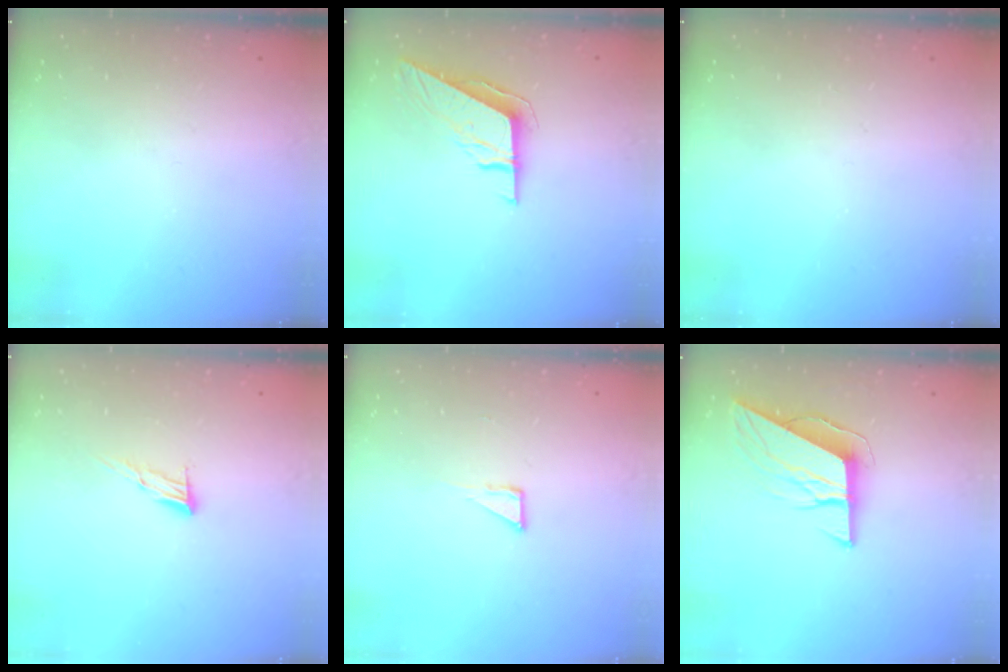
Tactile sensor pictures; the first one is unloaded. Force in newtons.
{"total": 8.6, "press": 8.6, "slide": 0.2}
{"total": 0.0}
{"total": 7.2, "press": 7.1, "slide": 1.2}
{"total": 2.7, "press": 2.7, "slide": 0.2}
{"total": 9.3, "press": 9.3, "slide": 0.6}